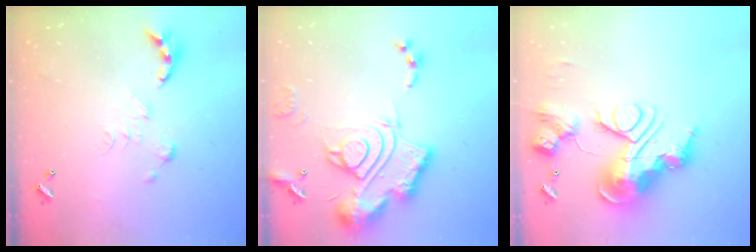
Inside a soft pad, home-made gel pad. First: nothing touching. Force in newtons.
{"total": 23.3, "press": 23.1, "slide": 2.3}
{"total": 0.9, "press": 0.9, "slide": 0.0}